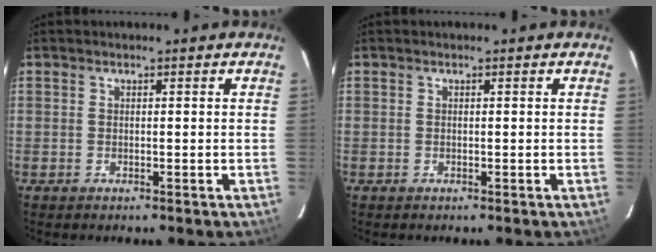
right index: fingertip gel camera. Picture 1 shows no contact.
{"total": 0.0}